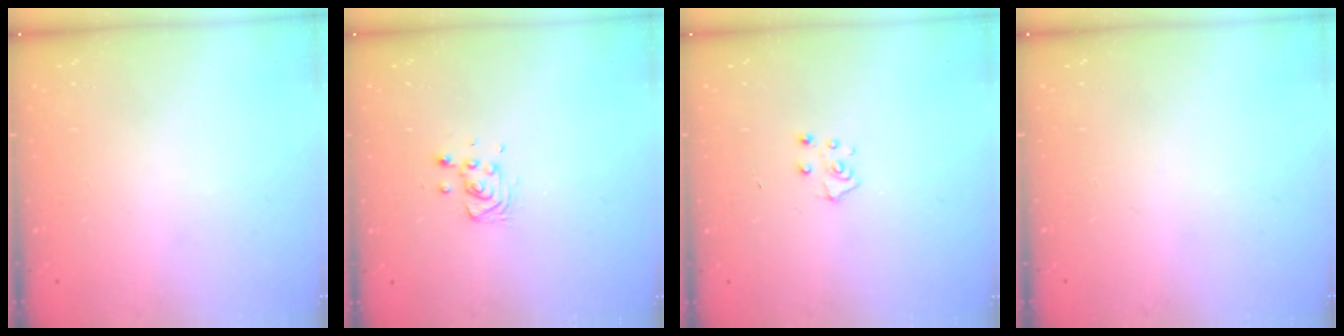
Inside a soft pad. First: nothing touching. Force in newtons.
{"total": 6.2, "press": 6.0, "slide": 1.6}
{"total": 5.3, "press": 5.3, "slide": 0.5}
{"total": 0.0}